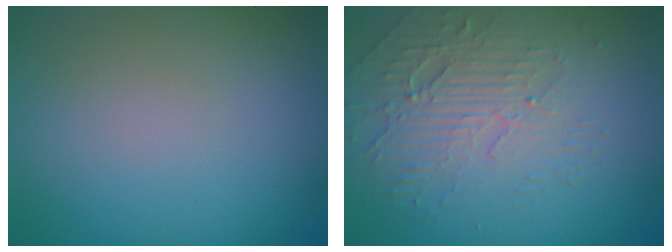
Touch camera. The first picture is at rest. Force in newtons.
{"total": 3.9, "press": 3.4, "slide": 1.8}